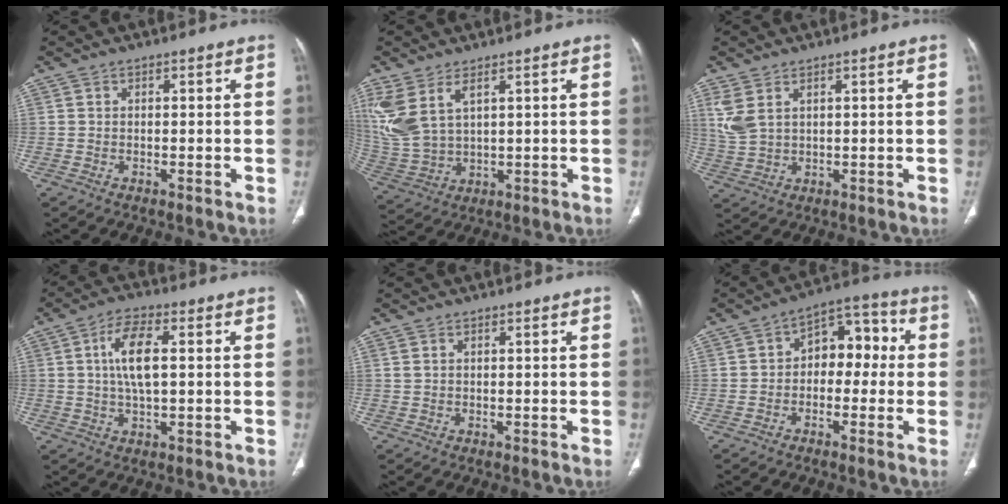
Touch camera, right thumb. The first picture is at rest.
{"total": 11.3, "force": [5.1, 5.8, 8.2], "torque": [-0.200, -0.011, 0.123]}
{"total": 5.3, "force": [2.5, 2.9, 3.7], "torque": [-0.092, -0.003, 0.064]}
{"total": 8.4, "force": [1.3, 3.4, 7.5], "torque": [-0.147, 0.005, 0.021]}
{"total": 0.7, "force": [0.5, 0.3, 0.5], "torque": [-0.012, 0.010, 0.014]}
{"total": 9.5, "force": [0.0, 6.4, 7.0], "torque": [-0.058, 0.040, -0.014]}